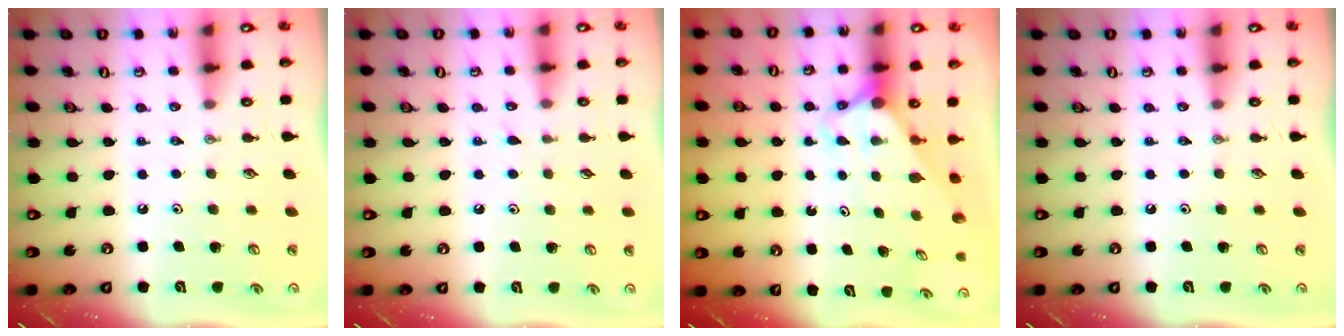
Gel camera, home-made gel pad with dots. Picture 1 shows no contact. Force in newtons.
{"total": 5.9, "press": 5.8, "slide": 0.5}
{"total": 2.7, "press": 2.7, "slide": 0.0}
{"total": 0.0}